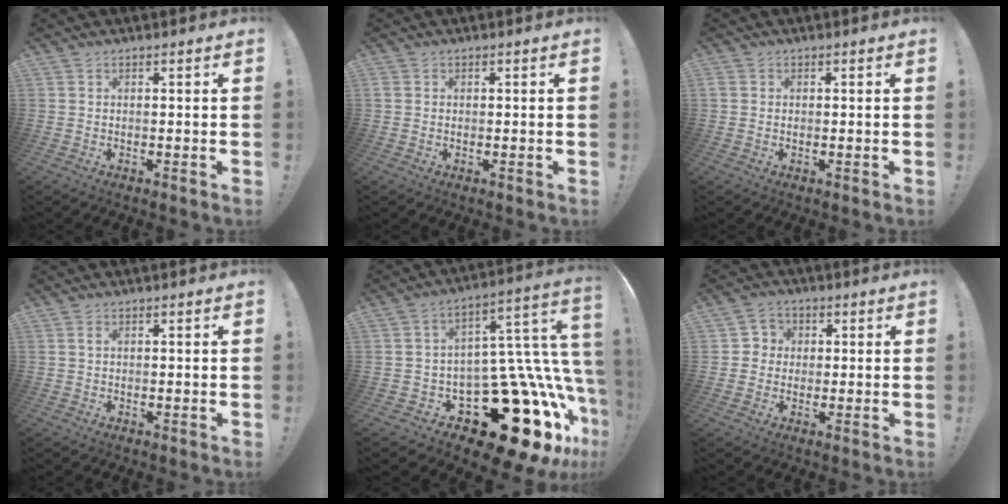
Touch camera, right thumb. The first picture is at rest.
{"total": 0.7, "force": [0.1, 0.6, 0.2], "torque": [-0.006, 0.005, 0.002]}
{"total": 1.1, "force": [0.1, 1.0, 0.4], "torque": [-0.011, 0.004, 0.002]}
{"total": 0.7, "force": [0.1, 0.3, 0.6], "torque": [-0.014, 0.004, 0.000]}
{"total": 28.0, "force": [-11.1, 14.4, 21.3], "torque": [-0.238, 0.022, -0.127]}
{"total": 4.5, "force": [-0.1, 4.4, 1.0], "torque": [-0.016, 0.009, -0.002]}